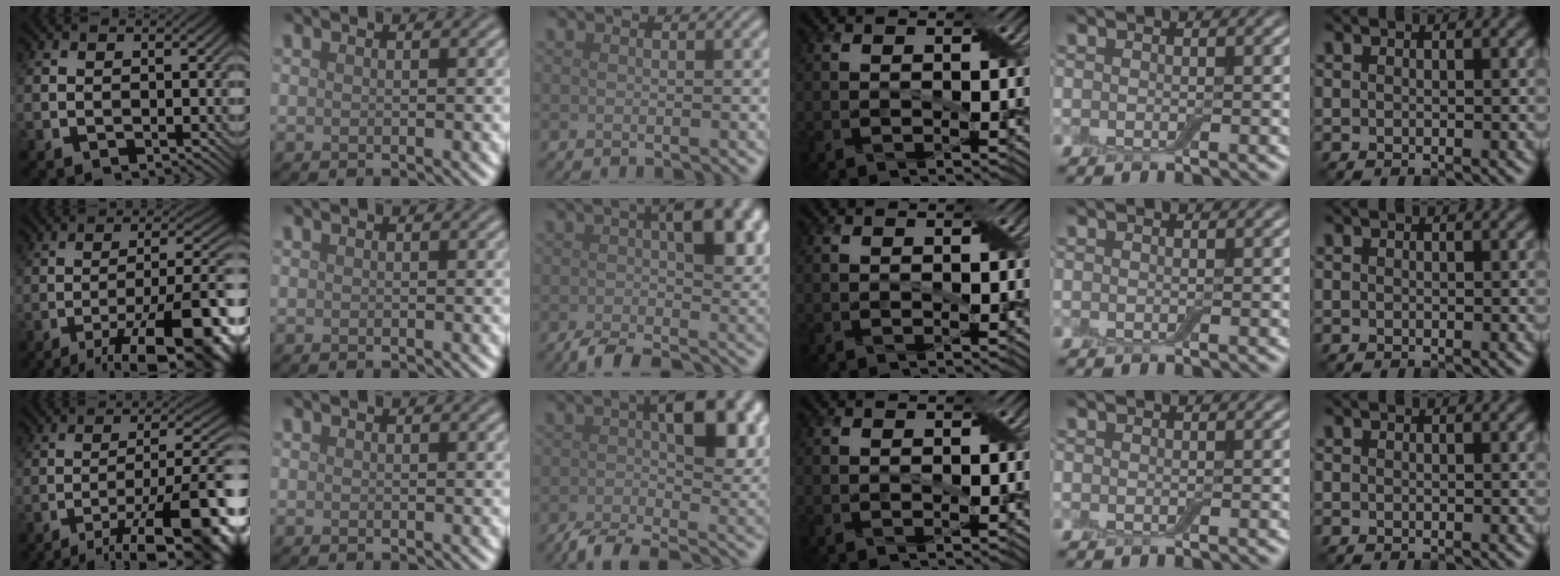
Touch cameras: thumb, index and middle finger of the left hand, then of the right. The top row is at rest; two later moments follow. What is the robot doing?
{"motion": "close", "object": "airpods case & airpods"}